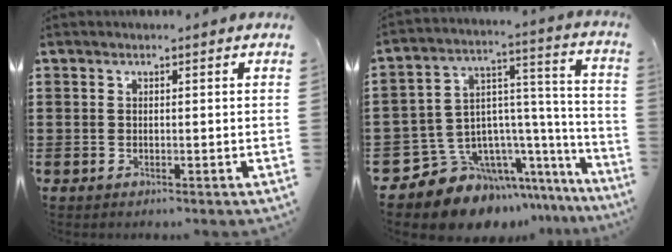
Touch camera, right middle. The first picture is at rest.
{"total": 9.5, "force": [-7.2, 5.9, 2.0], "torque": [-0.066, -0.007, -0.133]}